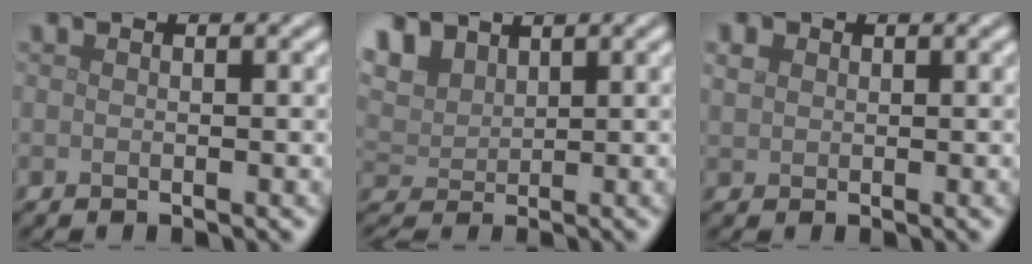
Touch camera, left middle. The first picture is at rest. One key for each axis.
{"total": 3.3, "fx": 2.6, "fy": 1.6, "fz": 1.2, "tx": -0.035, "ty": 0.006, "tz": 0.047}
{"total": 1.3, "fx": 0.6, "fy": 1.1, "fz": 0.5, "tx": -0.010, "ty": 0.003, "tz": 0.009}